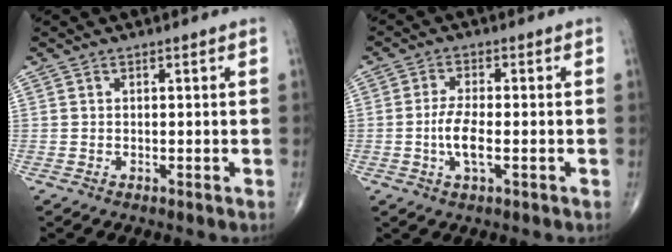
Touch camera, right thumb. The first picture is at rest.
{"total": 5.2, "force": [-1.1, 1.7, 4.8], "torque": [-0.102, 0.001, -0.024]}